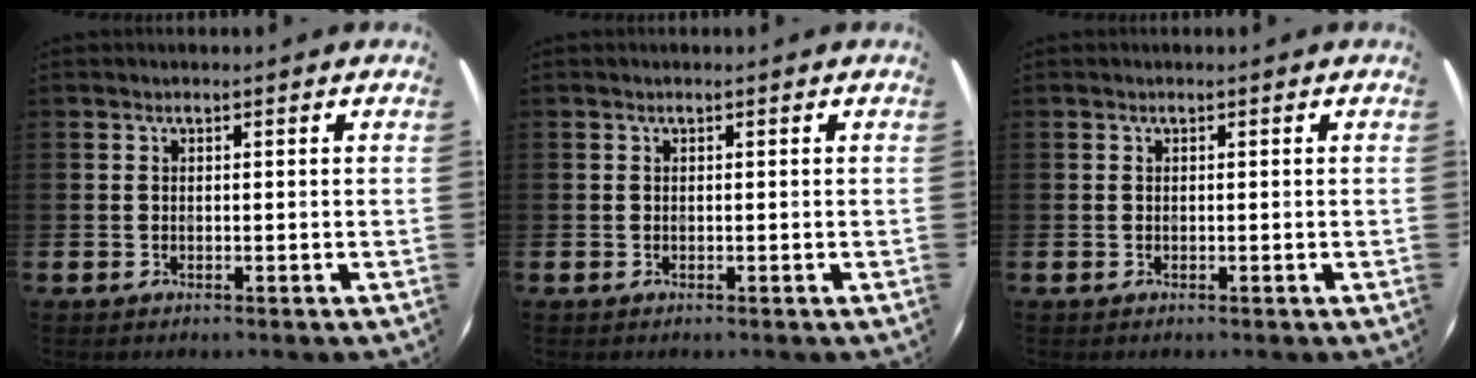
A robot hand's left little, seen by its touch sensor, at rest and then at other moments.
{"total": 0.0}
{"total": 0.0}